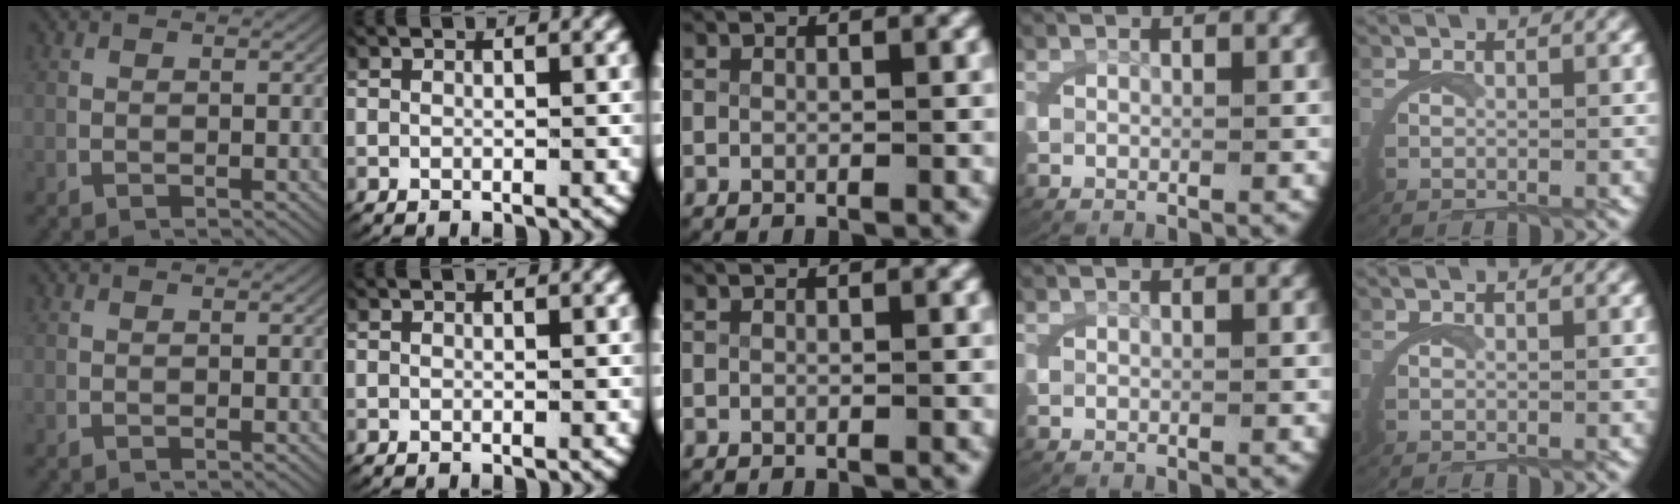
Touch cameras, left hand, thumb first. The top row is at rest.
{}